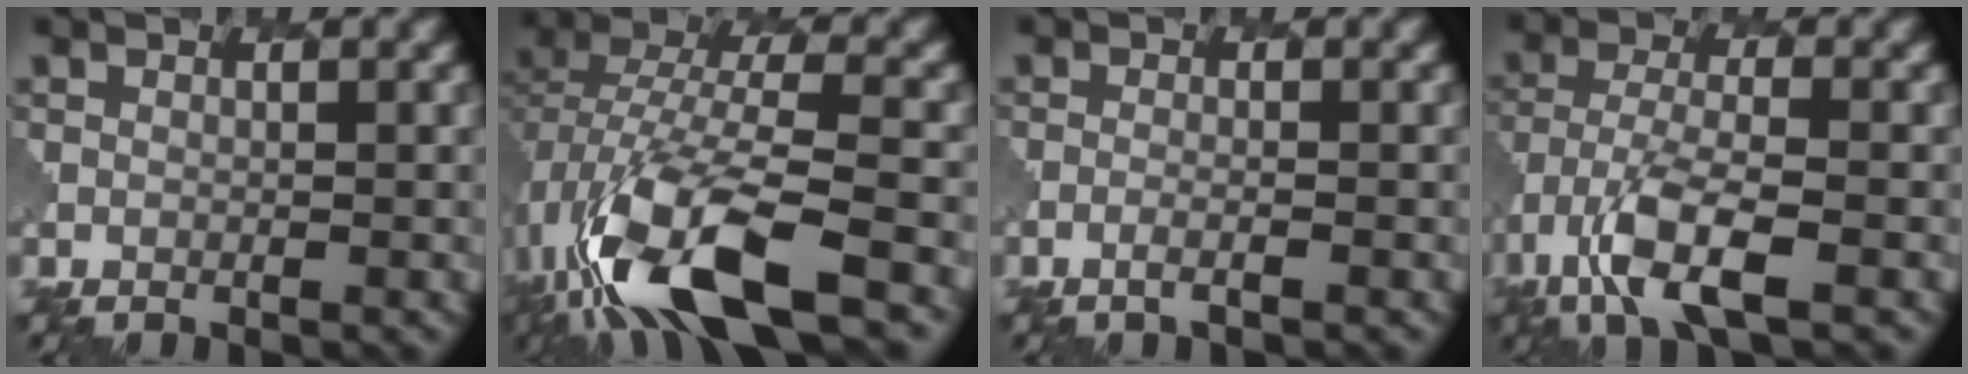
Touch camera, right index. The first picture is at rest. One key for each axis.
{"total": 12.0, "fx": -5.9, "fy": 4.6, "fz": 9.3, "tx": -0.195, "ty": -0.010, "tz": -0.110}
{"total": 1.3, "fx": -0.6, "fy": 0.3, "fz": 1.1, "tx": -0.013, "ty": 0.003, "tz": -0.019}
{"total": 6.4, "fx": -3.3, "fy": 2.1, "fz": 5.1, "tx": -0.101, "ty": -0.005, "tz": -0.067}